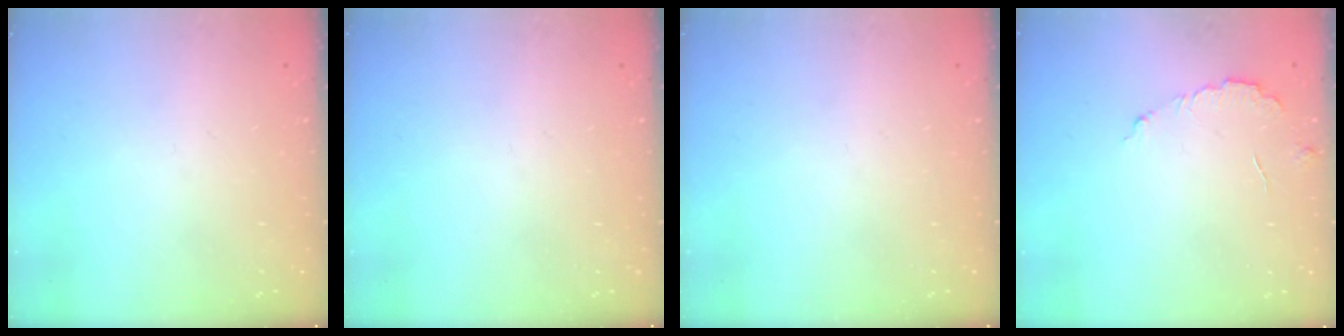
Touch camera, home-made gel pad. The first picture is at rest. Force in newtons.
{"total": 0.0}
{"total": 0.0}
{"total": 3.8, "press": 3.8, "slide": 0.2}